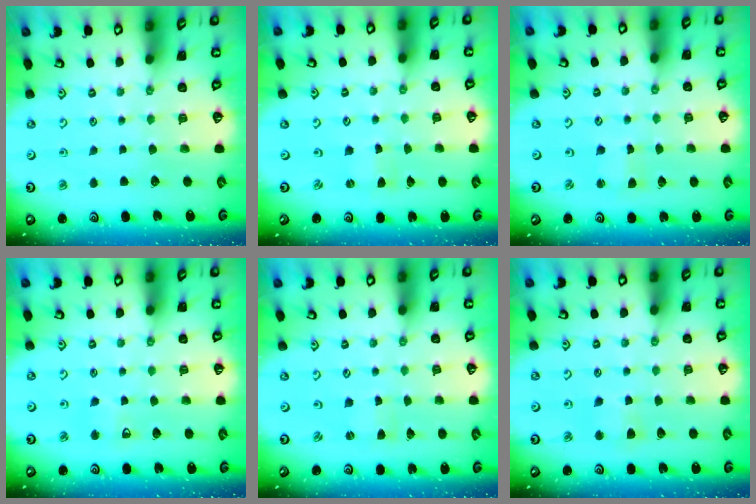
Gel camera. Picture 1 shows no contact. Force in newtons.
{"total": 0.0}
{"total": 2.2, "press": 2.1, "slide": 0.3}
{"total": 4.9, "press": 4.8, "slide": 0.9}
{"total": 0.5, "press": 0.5, "slide": 0.1}
{"total": 3.6, "press": 3.5, "slide": 0.9}